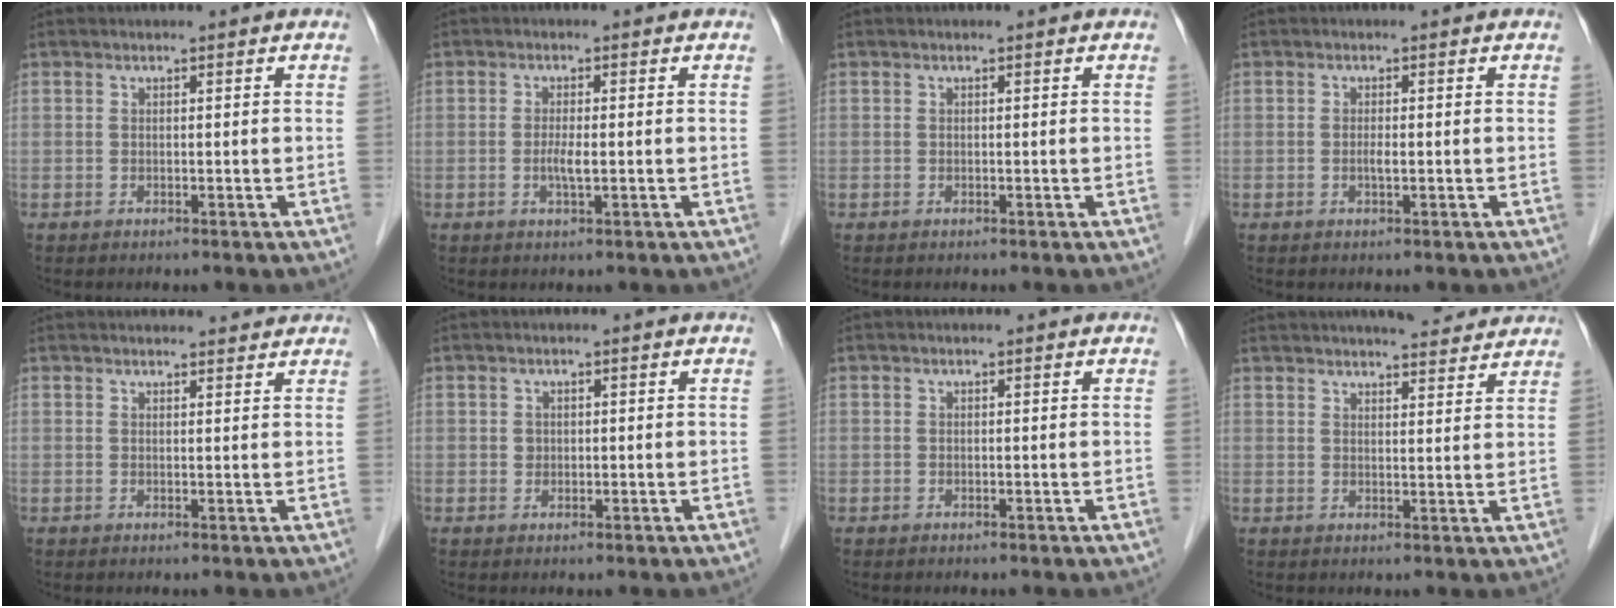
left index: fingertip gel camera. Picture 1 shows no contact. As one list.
[{"total": 2.3, "force": [-0.4, 0.3, 2.2], "torque": [-0.048, -0.002, -0.008]}, {"total": 0.0}, {"total": 1.1, "force": [-0.2, 0.2, 1.1], "torque": [-0.023, -0.001, -0.004]}, {"total": 6.3, "force": [6.1, 1.0, 1.4], "torque": [-0.011, 0.021, 0.066]}, {"total": 1.0, "force": [0.1, 1.0, 0.4], "torque": [-0.007, 0.002, 0.003]}, {"total": 0.0}, {"total": 9.1, "force": [8.2, 1.5, 3.5], "torque": [-0.049, 0.013, 0.103]}]